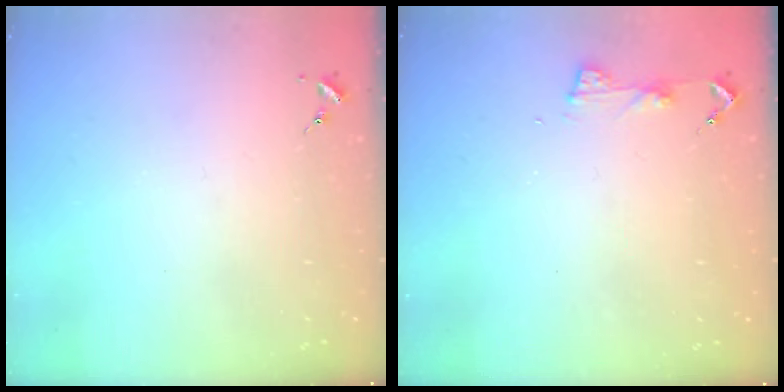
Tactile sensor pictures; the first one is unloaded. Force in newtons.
{"total": 4.4, "press": 4.4, "slide": 0.5}